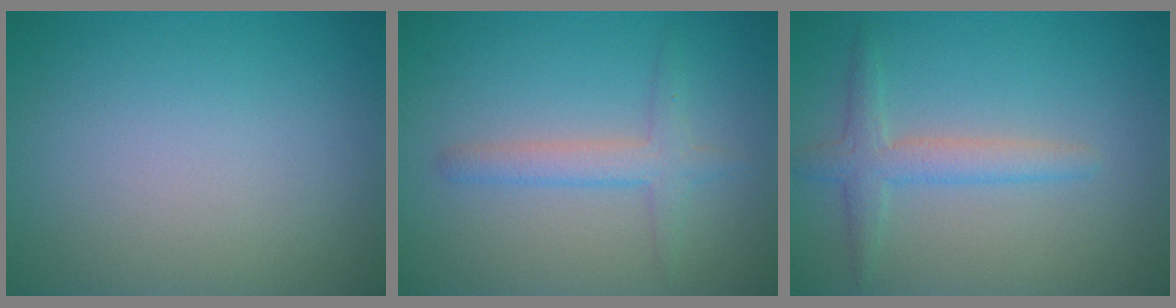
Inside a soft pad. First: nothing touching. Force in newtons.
{"total": 2.4, "press": 2.4, "slide": 0.1}
{"total": 2.7, "press": 2.7, "slide": 0.1}